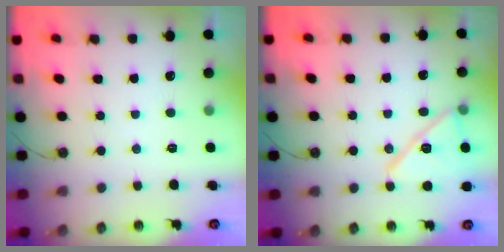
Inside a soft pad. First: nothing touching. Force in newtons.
{"total": 13.5, "press": 12.3, "slide": 5.6}